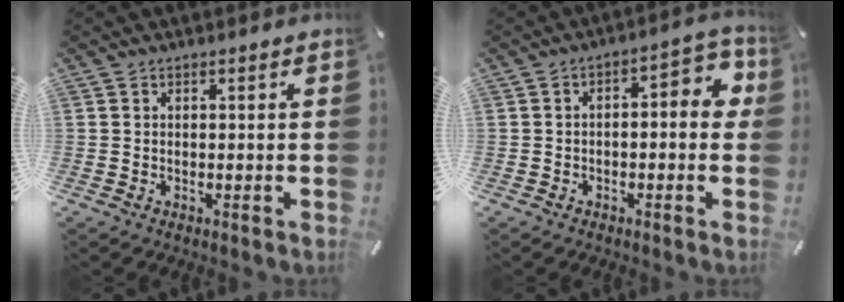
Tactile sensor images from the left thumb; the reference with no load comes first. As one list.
[{"total": 6.5, "force": [-0.5, 2.9, 5.8], "torque": [-0.073, 0.000, -0.017]}]